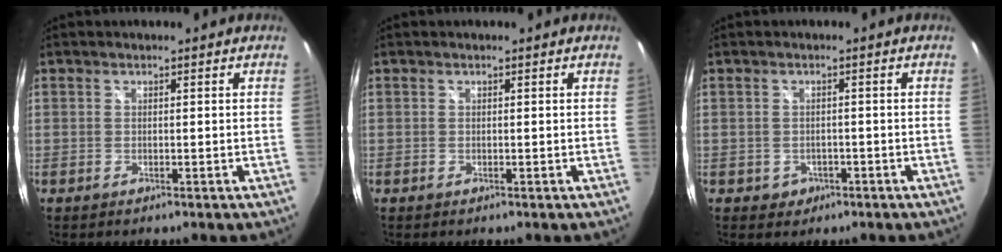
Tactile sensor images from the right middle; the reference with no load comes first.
{"total": 0.0}
{"total": 2.7, "force": [-1.0, 2.4, 0.6], "torque": [-0.018, 0.000, -0.009]}